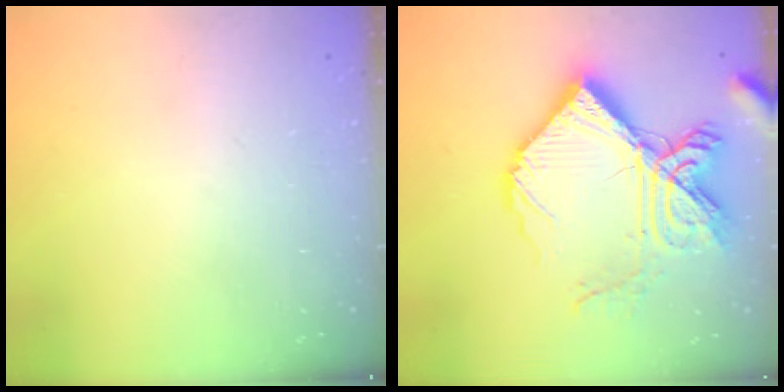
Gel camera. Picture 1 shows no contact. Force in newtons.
{"total": 24.0, "press": 23.8, "slide": 2.9}